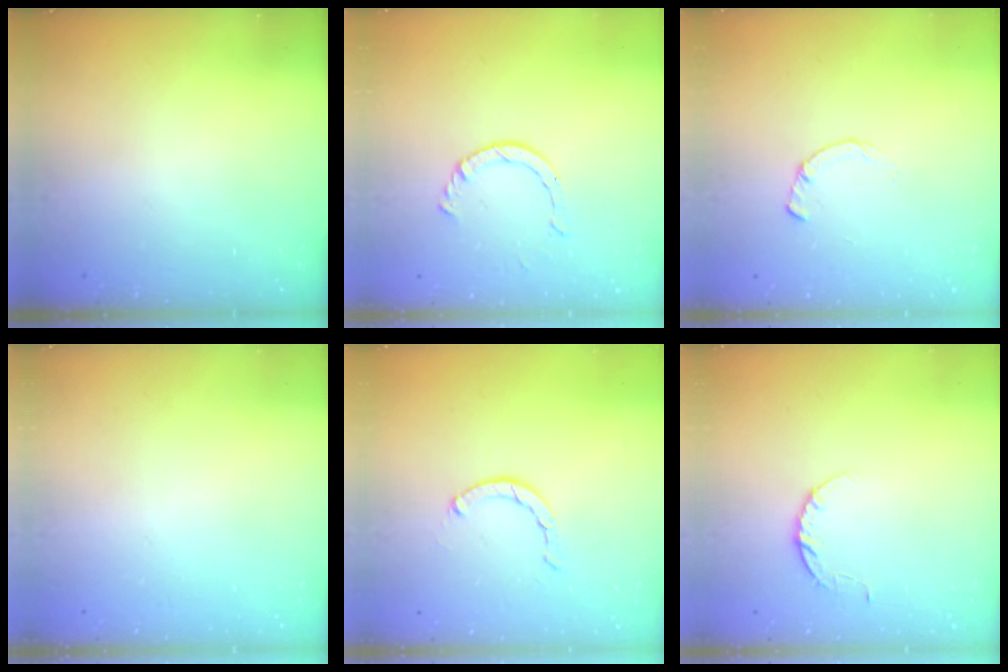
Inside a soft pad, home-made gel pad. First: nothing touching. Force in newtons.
{"total": 2.3, "press": 2.3, "slide": 0.2}
{"total": 1.7, "press": 1.7, "slide": 0.2}
{"total": 2.6, "press": 2.6, "slide": 0.2}
{"total": 2.1, "press": 2.1, "slide": 0.2}
{"total": 4.5, "press": 4.5, "slide": 0.5}